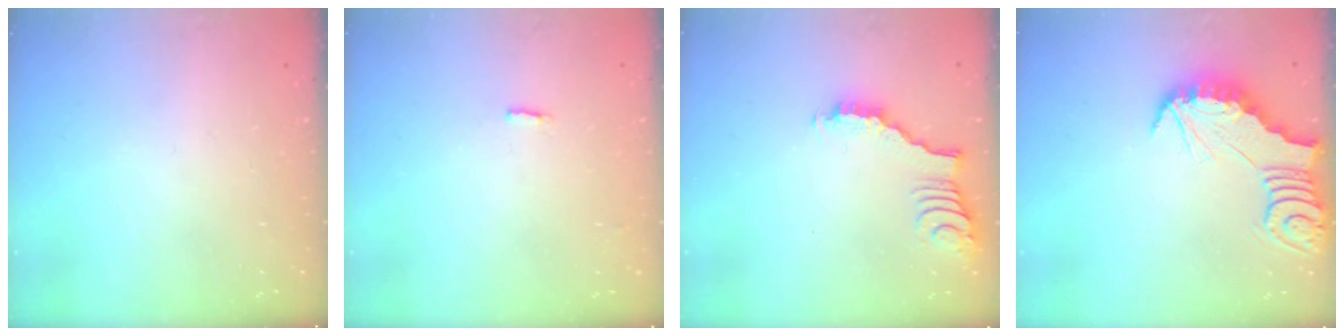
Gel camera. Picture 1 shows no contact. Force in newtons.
{"total": 2.2, "press": 2.1, "slide": 0.5}
{"total": 2.5, "press": 2.5, "slide": 0.4}
{"total": 2.3, "press": 2.3, "slide": 0.3}